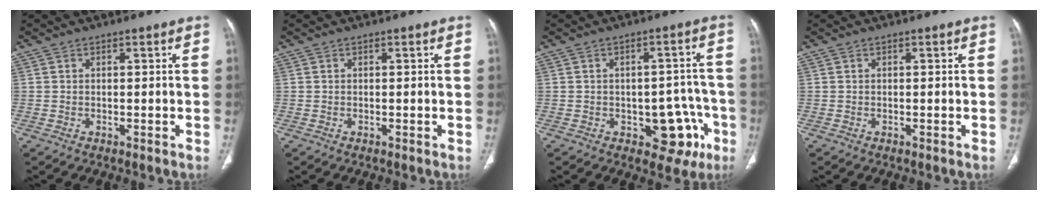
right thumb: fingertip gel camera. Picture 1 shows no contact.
{"total": 0.0}
{"total": 10.2, "force": [-4.0, 6.0, 7.2], "torque": [-0.040, 0.028, -0.042]}
{"total": 0.0}